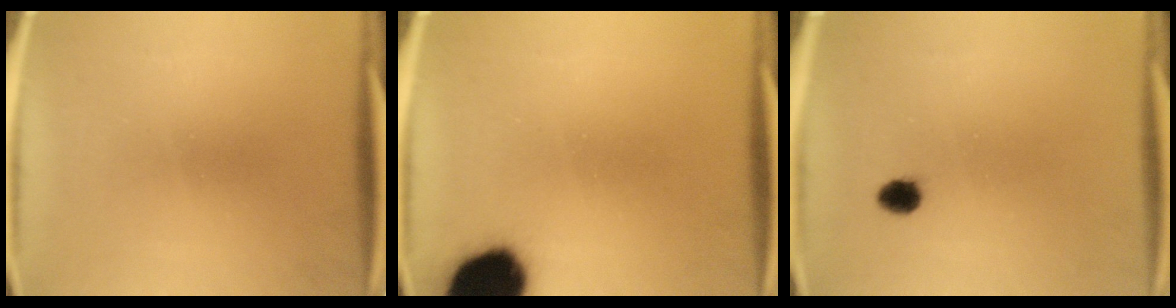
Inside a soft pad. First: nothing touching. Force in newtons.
{"total": 18.1}
{"total": 2.5}